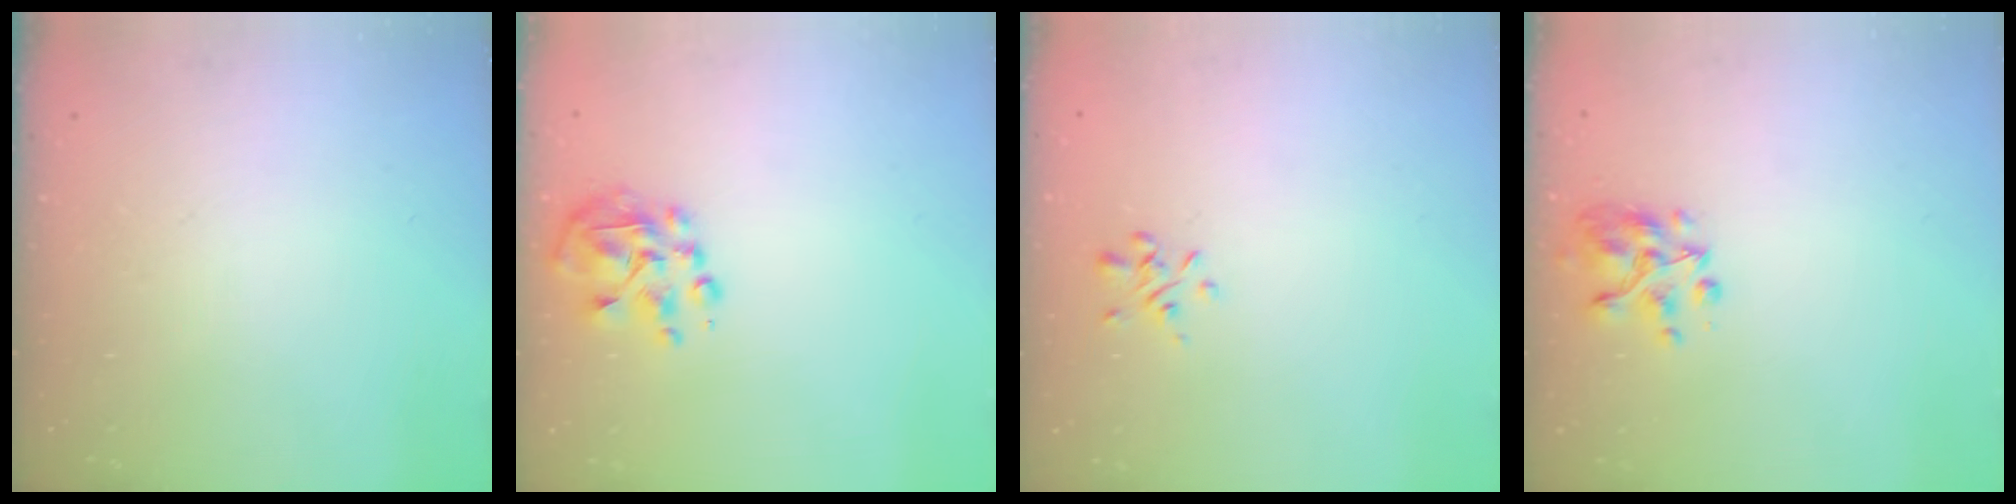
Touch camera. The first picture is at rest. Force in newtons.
{"total": 6.9, "press": 6.6, "slide": 1.9}
{"total": 0.9, "press": 0.7, "slide": 0.5}
{"total": 5.8, "press": 5.7, "slide": 0.7}